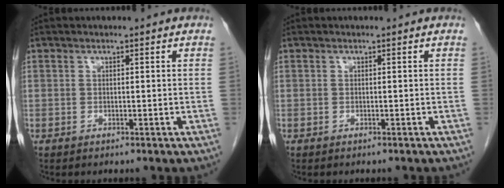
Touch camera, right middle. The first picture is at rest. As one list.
[{"total": 0.7, "force": [-0.7, 0.1, 0.3], "torque": [-0.003, -0.002, -0.011]}]